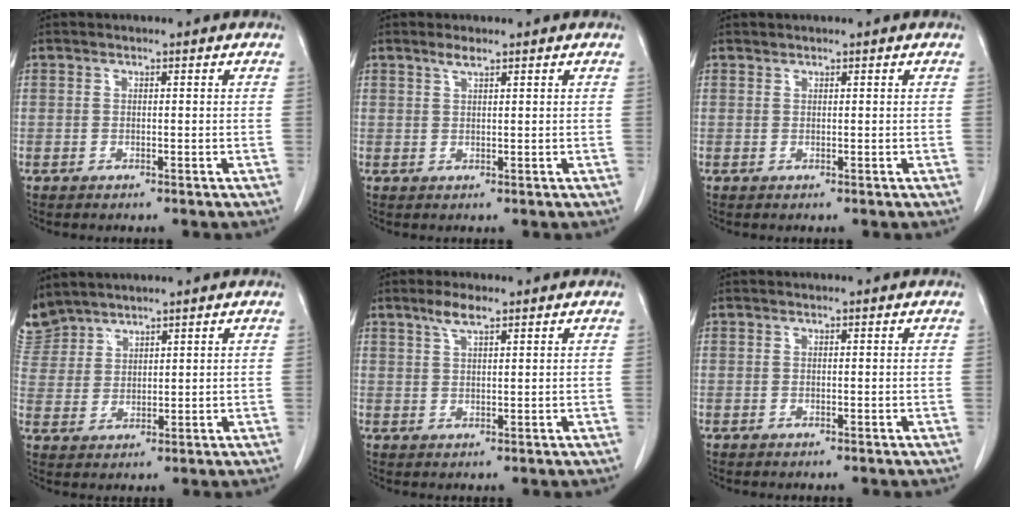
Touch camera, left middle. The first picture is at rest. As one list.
[{"total": 1.5, "force": [1.1, 0.0, 1.0], "torque": [-0.021, 0.002, 0.024]}, {"total": 0.0}, {"total": 5.9, "force": [5.6, 1.8, -0.1], "torque": [-0.007, 0.008, 0.125]}, {"total": 3.2, "force": [2.2, 0.5, 2.2], "torque": [-0.049, 0.004, 0.045]}, {"total": 0.0}]